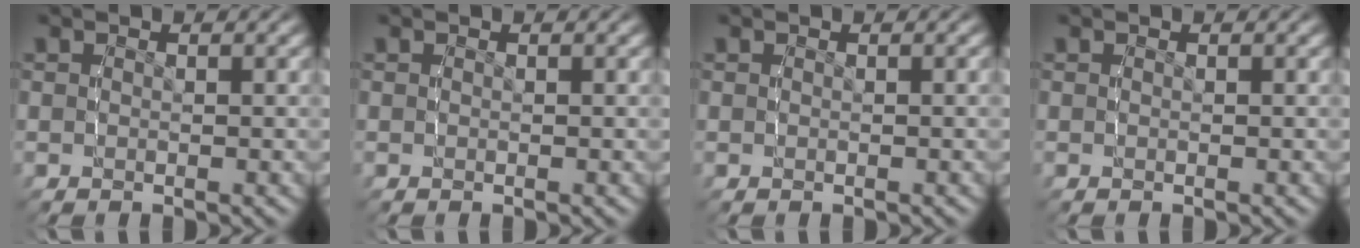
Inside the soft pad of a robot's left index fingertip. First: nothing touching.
{"total": 0.0}
{"total": 0.0}
{"total": 0.0}